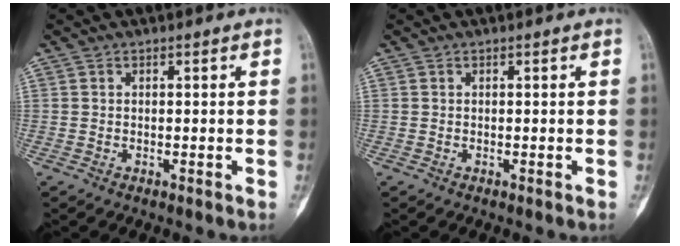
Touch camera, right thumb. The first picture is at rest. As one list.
[{"total": 0.0}]